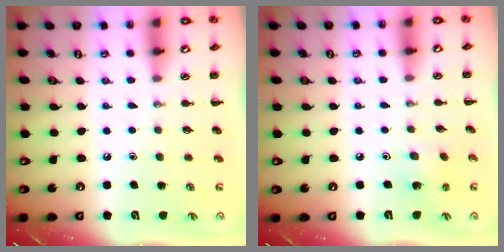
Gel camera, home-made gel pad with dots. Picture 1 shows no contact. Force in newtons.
{"total": 2.1, "press": 1.9, "slide": 0.9}